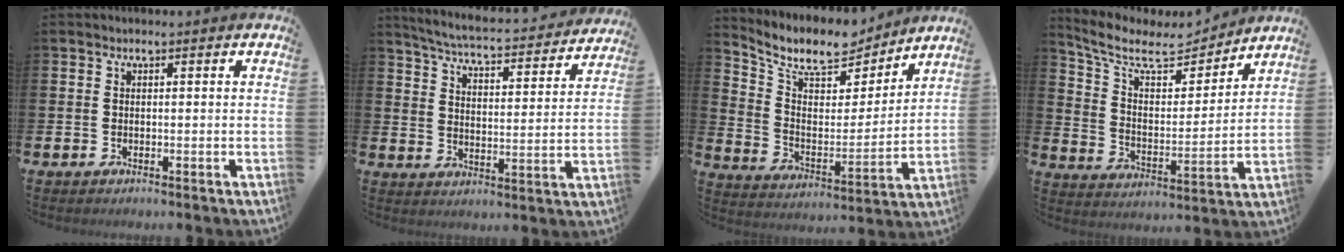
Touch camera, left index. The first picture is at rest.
{"total": 5.2, "force": [5.0, 0.4, 1.6], "torque": [-0.060, -0.040, 0.080]}
{"total": 9.4, "force": [8.4, 3.2, 2.7], "torque": [-0.090, -0.064, 0.146]}
{"total": 8.4, "force": [7.0, 3.4, 3.1], "torque": [-0.094, -0.048, 0.118]}